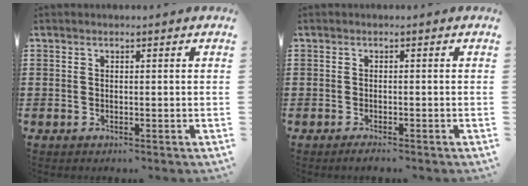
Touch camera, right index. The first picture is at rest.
{"total": 1.0, "force": [-0.9, 0.1, 0.2], "torque": [-0.006, 0.000, -0.018]}